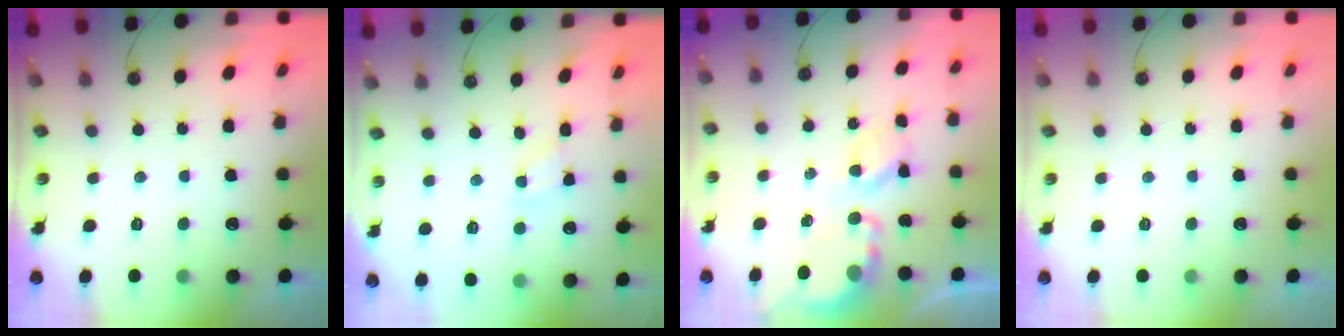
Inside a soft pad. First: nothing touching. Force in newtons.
{"total": 2.7, "press": 2.7, "slide": 0.3}
{"total": 5.0, "press": 5.0, "slide": 0.3}
{"total": 0.0}